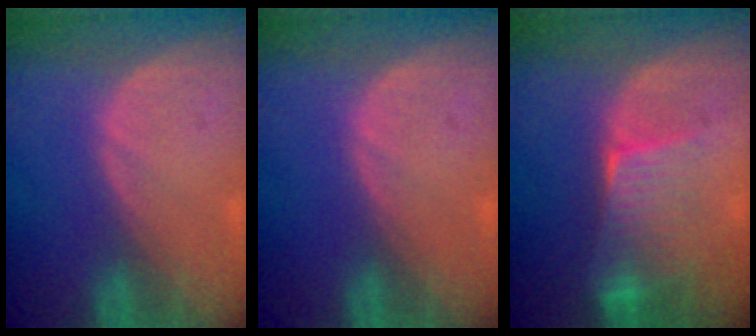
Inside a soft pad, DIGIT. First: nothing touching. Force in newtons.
{"total": 0.0}
{"total": 6.5, "press": 6.2, "slide": 2.0}